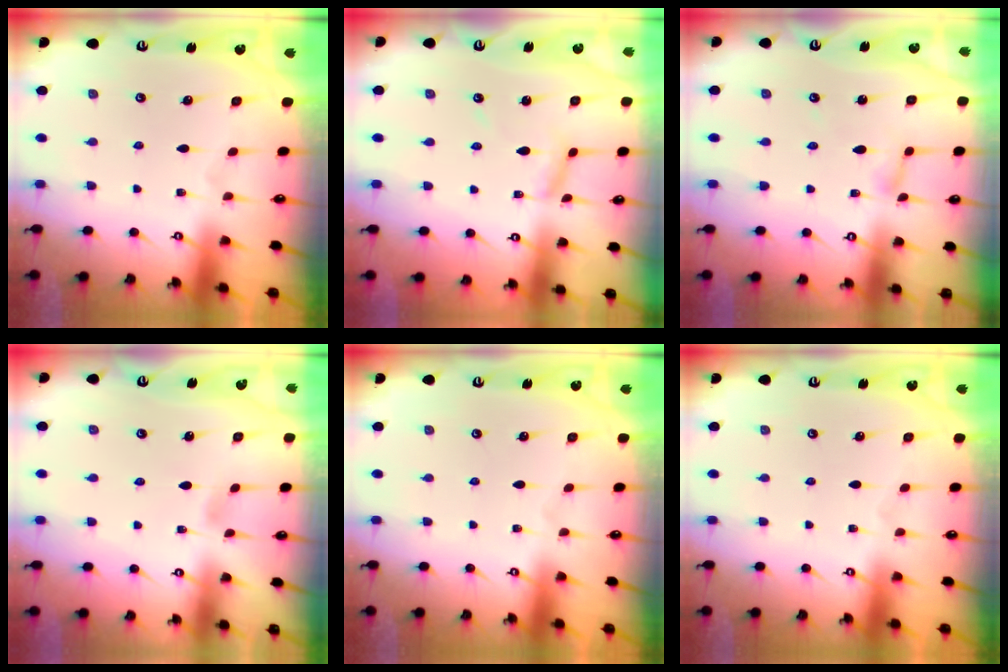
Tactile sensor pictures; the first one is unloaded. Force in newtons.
{"total": 6.1, "press": 6.1, "slide": 0.3}
{"total": 2.6, "press": 2.6, "slide": 0.3}
{"total": 3.6, "press": 3.6, "slide": 0.4}
{"total": 0.0}
{"total": 0.0}